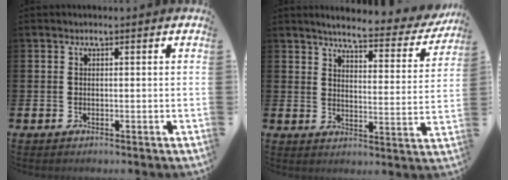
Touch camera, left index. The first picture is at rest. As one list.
[{"total": 5.0, "force": [4.6, 0.7, 1.9], "torque": [-0.046, -0.035, 0.069]}]